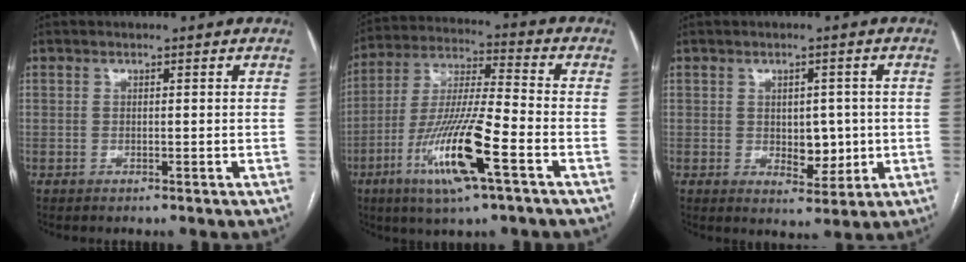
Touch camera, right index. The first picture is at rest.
{"total": 15.4, "force": [-6.5, 1.1, 13.9], "torque": [-0.278, -0.016, -0.119]}
{"total": 5.2, "force": [-0.2, 3.1, 4.1], "torque": [-0.050, 0.001, 0.007]}